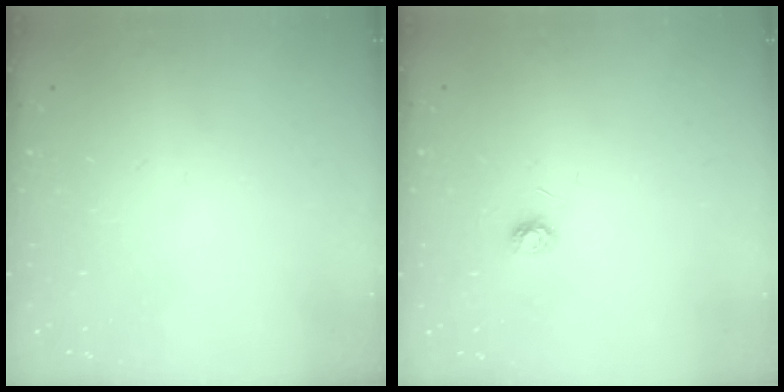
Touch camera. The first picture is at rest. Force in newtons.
{"total": 3.5, "press": 3.4, "slide": 0.3}